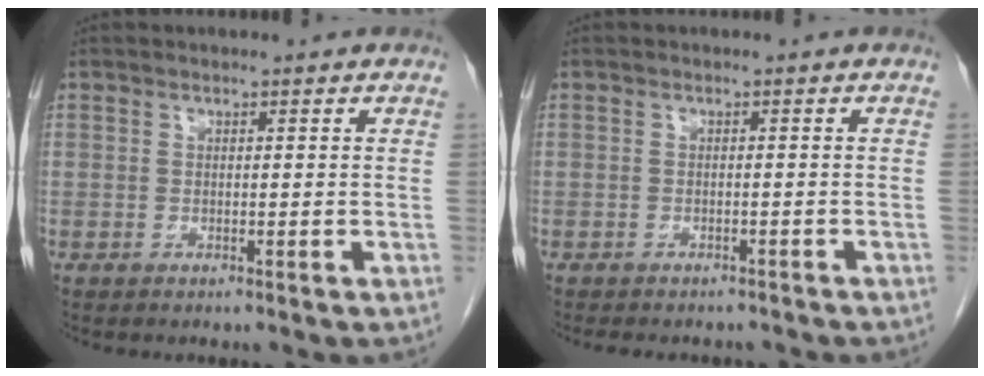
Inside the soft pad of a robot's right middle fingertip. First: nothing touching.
{"total": 6.8, "force": [-5.9, 2.7, 2.0], "torque": [-0.024, 0.002, -0.069]}